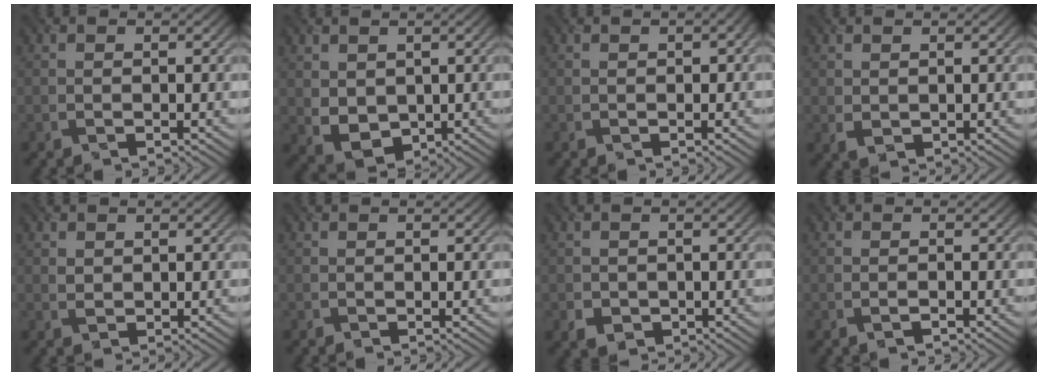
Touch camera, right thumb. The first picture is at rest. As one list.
[{"total": 4.5, "force": [1.0, 3.4, 2.7], "torque": [-0.078, -0.013, 0.026]}, {"total": 1.5, "force": [0.2, 0.9, 1.2], "torque": [-0.018, 0.002, 0.006]}, {"total": 1.4, "force": [0.5, 1.0, 0.8], "torque": [-0.022, -0.003, 0.016]}, {"total": 1.1, "force": [0.6, 0.8, 0.5], "torque": [-0.014, -0.002, 0.015]}, {"total": 0.0}, {"total": 2.1, "force": [-0.5, 1.9, 0.7], "torque": [-0.018, -0.011, -0.008]}, {"total": 0.9, "force": [-0.5, 0.3, 0.7], "torque": [-0.015, 0.000, -0.009]}]